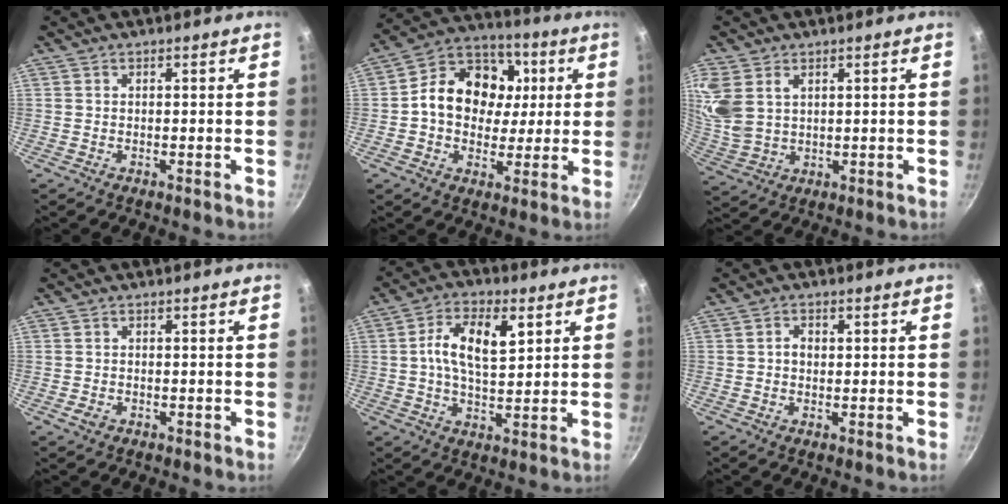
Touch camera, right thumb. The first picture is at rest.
{"total": 15.7, "force": [1.3, 12.5, 9.5], "torque": [-0.114, 0.025, 0.013]}
{"total": 10.8, "force": [3.5, 7.4, 7.1], "torque": [-0.178, -0.004, 0.085]}
{"total": 1.4, "force": [-0.6, 1.0, 0.7], "torque": [-0.013, 0.004, -0.009]}
{"total": 10.9, "force": [2.8, 5.4, 9.0], "torque": [-0.152, 0.001, 0.047]}
{"total": 2.1, "force": [0.2, 1.7, 1.3], "torque": [-0.014, 0.005, 0.003]}